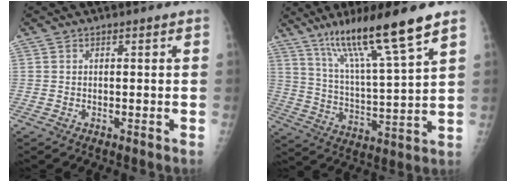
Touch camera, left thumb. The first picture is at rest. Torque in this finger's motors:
{"motor_torque": [0.22, 0.08, 1.17, -0.94, 0.13]}